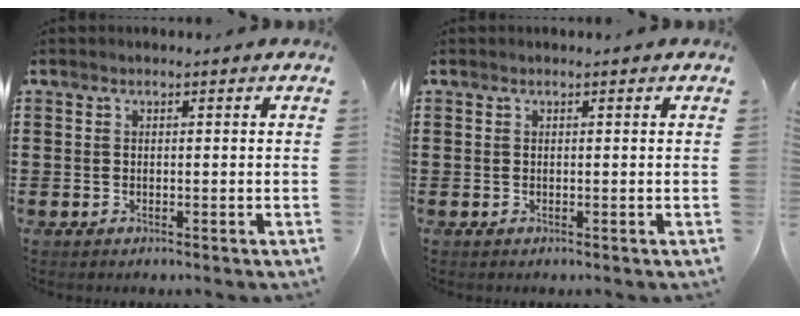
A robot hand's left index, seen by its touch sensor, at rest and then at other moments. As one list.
[{"total": 0.0}]